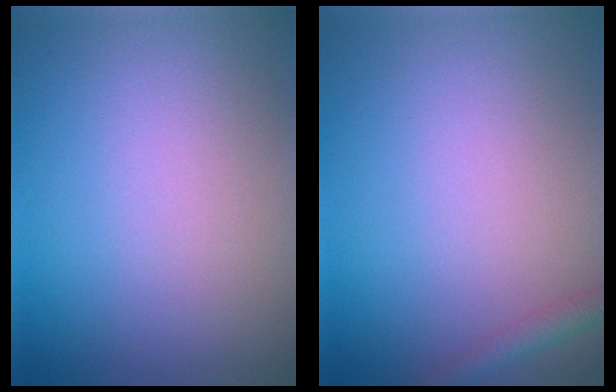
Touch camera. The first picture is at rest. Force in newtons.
{"total": 1.7, "press": 1.7, "slide": 0.1}